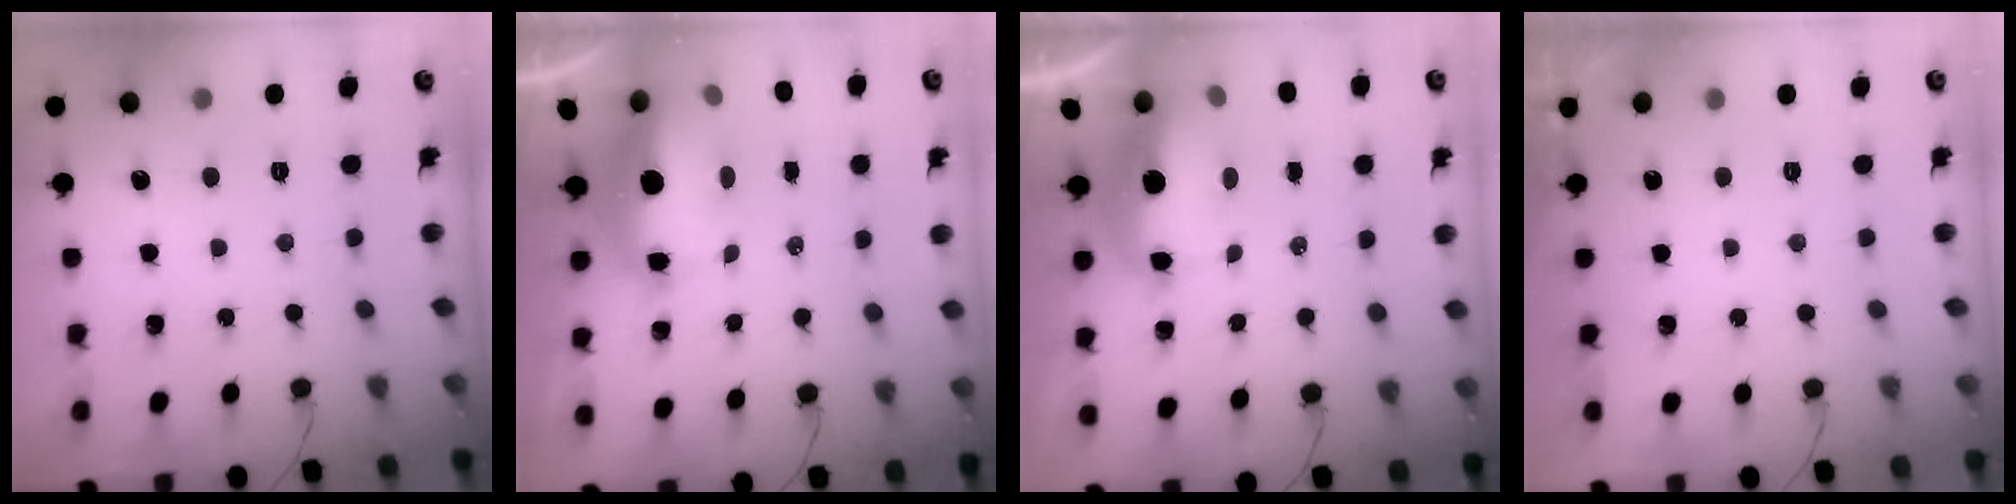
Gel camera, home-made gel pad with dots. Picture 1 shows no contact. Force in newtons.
{"total": 10.7, "press": 10.5, "slide": 2.3}
{"total": 8.2, "press": 8.0, "slide": 1.8}
{"total": 0.6, "press": 0.2, "slide": 0.5}